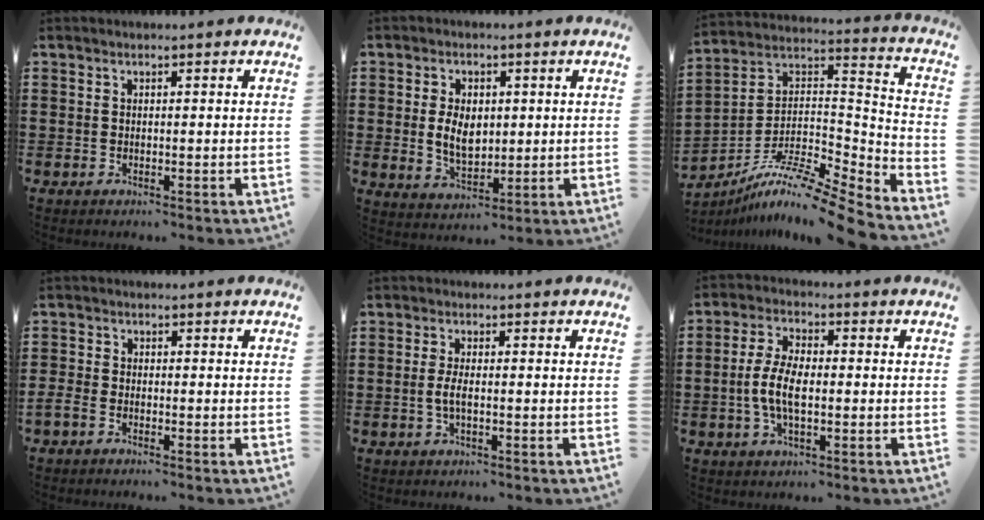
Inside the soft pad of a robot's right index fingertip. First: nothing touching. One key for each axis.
{"total": 5.9, "fx": 0.4, "fy": 3.9, "fz": 4.4, "tx": -0.076, "ty": 0.008, "tz": 0.003}
{"total": 10.3, "fx": -8.4, "fy": 0.8, "fz": 5.9, "tx": -0.102, "ty": 0.007, "tz": -0.167}
{"total": 1.7, "fx": -1.6, "fy": 0.3, "fz": 0.5, "tx": -0.020, "ty": 0.000, "tz": -0.033}
{"total": 2.8, "fx": -0.6, "fy": 0.6, "fz": 2.6, "tx": -0.062, "ty": -0.005, "tz": -0.017}
{"total": 6.6, "fx": -1.1, "fy": 3.0, "fz": 5.8, "tx": -0.145, "ty": -0.007, "tz": -0.031}